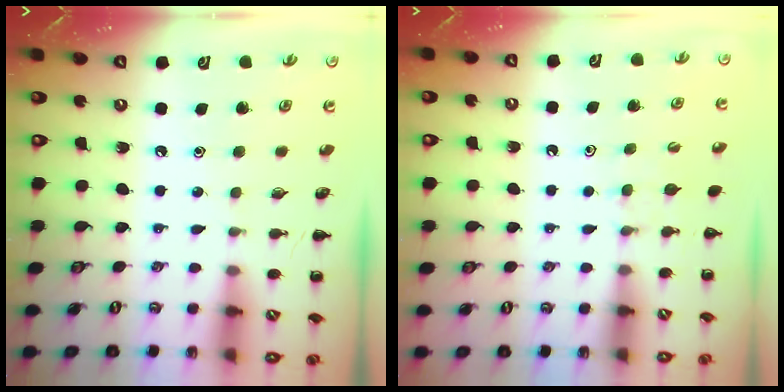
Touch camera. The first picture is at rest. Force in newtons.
{"total": 4.6, "press": 4.3, "slide": 1.5}